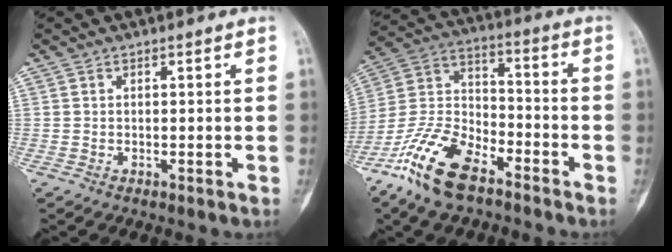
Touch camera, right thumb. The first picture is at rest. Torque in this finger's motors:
{"motor_torque": [0.33, 0.16, 1.20, -1.02, 0.15]}